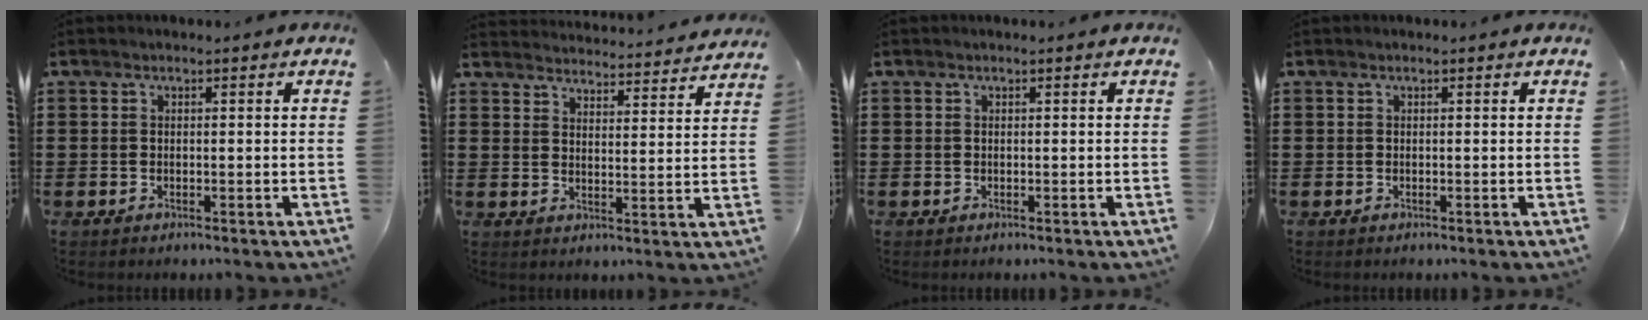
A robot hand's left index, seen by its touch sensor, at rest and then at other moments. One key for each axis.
{"total": 3.8, "fx": 3.8, "fy": -0.3, "fz": -0.1, "tx": -0.008, "ty": -0.034, "tz": 0.063}
{"total": 0.0}
{"total": 0.0}